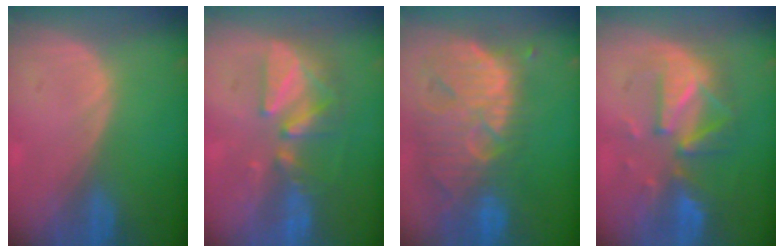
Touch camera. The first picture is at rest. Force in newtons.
{"total": 8.1, "press": 7.5, "slide": 3.1}
{"total": 13.6, "press": 11.6, "slide": 7.2}
{"total": 8.6, "press": 8.5, "slide": 1.2}